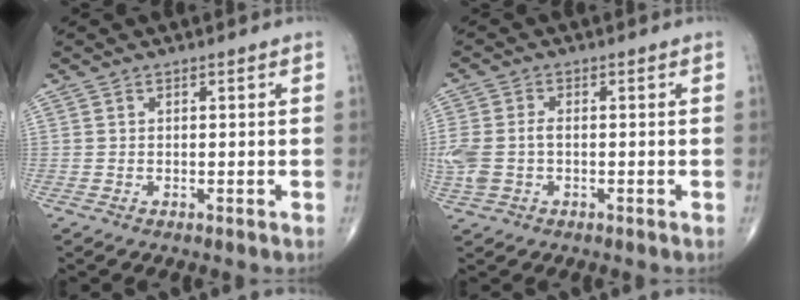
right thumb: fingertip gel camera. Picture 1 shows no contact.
{"total": 6.9, "force": [-0.7, 4.5, 5.2], "torque": [-0.141, 0.014, -0.012]}